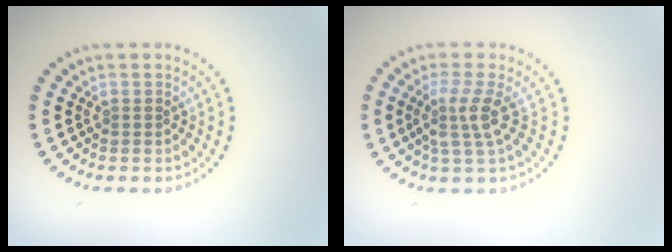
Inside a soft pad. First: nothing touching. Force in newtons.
{"total": 2.7, "press": 2.0, "slide": 1.8}